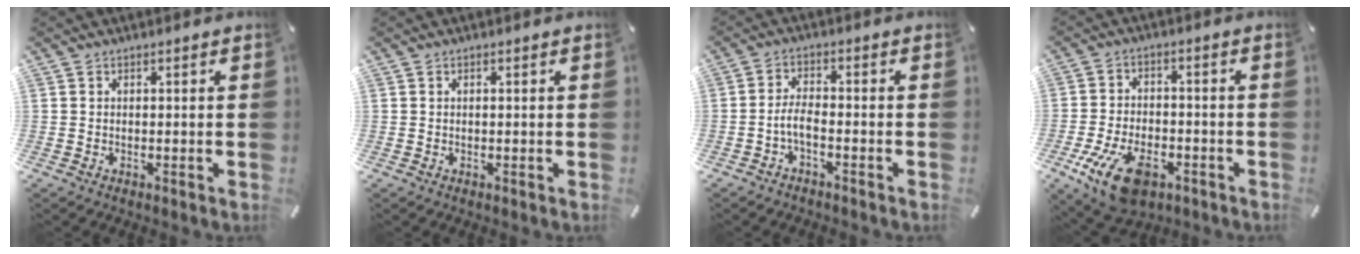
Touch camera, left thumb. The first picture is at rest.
{"total": 0.0}
{"total": 4.0, "force": [-2.1, 1.3, 3.2], "torque": [-0.068, 0.008, -0.041]}
{"total": 12.2, "force": [-6.0, 6.9, 8.0], "torque": [-0.156, 0.022, -0.106]}